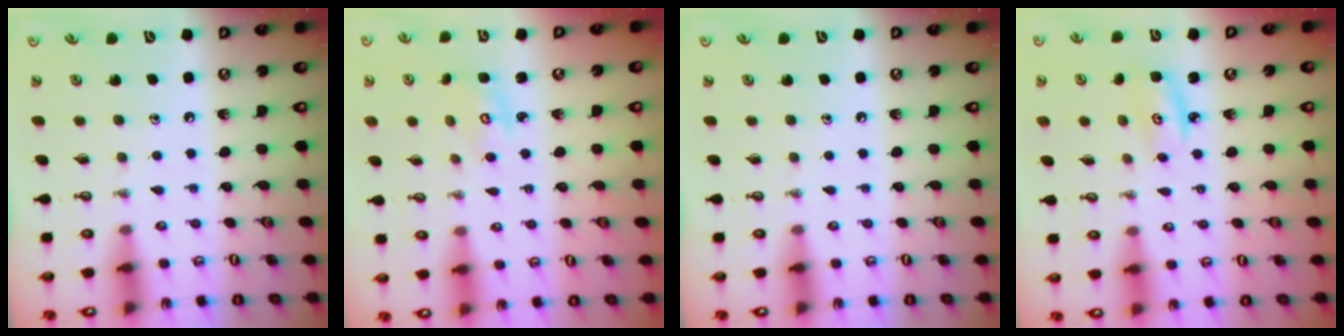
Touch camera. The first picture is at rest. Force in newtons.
{"total": 3.7, "press": 3.7, "slide": 0.4}
{"total": 0.0}
{"total": 3.2, "press": 3.2, "slide": 0.3}